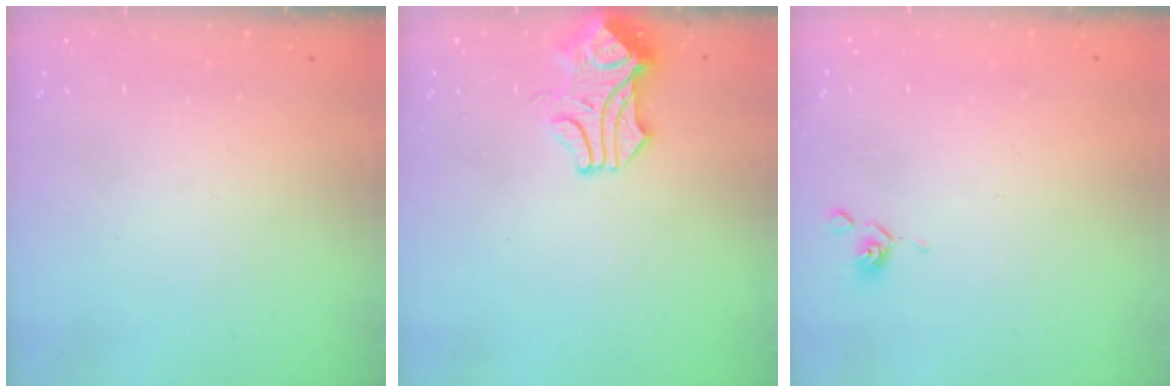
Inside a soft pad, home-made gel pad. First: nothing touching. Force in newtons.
{"total": 0.6, "press": 0.6, "slide": 0.2}
{"total": 2.3, "press": 2.3, "slide": 0.2}